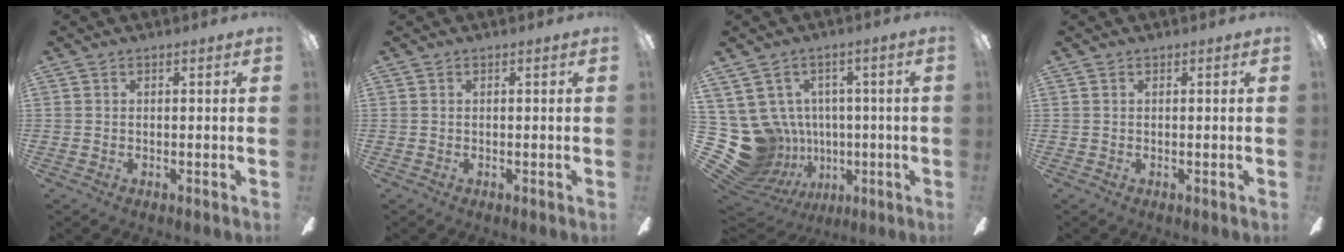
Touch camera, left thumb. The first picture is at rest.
{"total": 0.0}
{"total": 15.5, "force": [-1.2, 14.4, 5.5], "torque": [-0.167, -0.007, 0.012]}
{"total": 0.0}